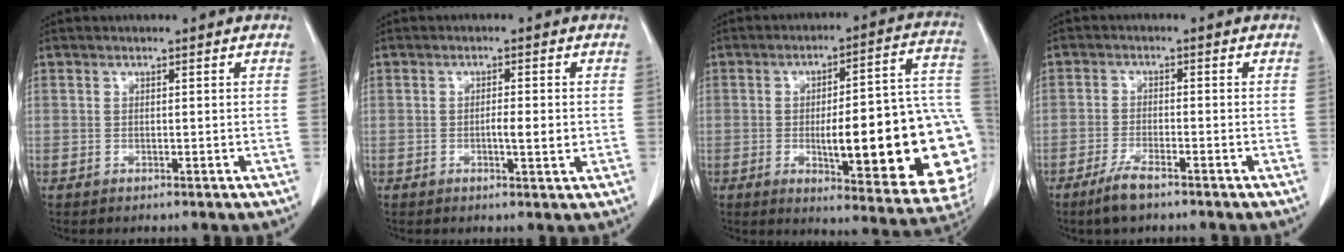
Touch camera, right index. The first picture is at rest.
{"total": 2.9, "force": [-0.3, 0.4, 2.8], "torque": [-0.048, -0.002, -0.005]}
{"total": 25.4, "force": [-4.4, 4.9, 24.5], "torque": [-0.243, 0.017, -0.047]}
{"total": 4.1, "force": [-3.0, 0.7, 2.7], "torque": [-0.063, -0.007, -0.054]}